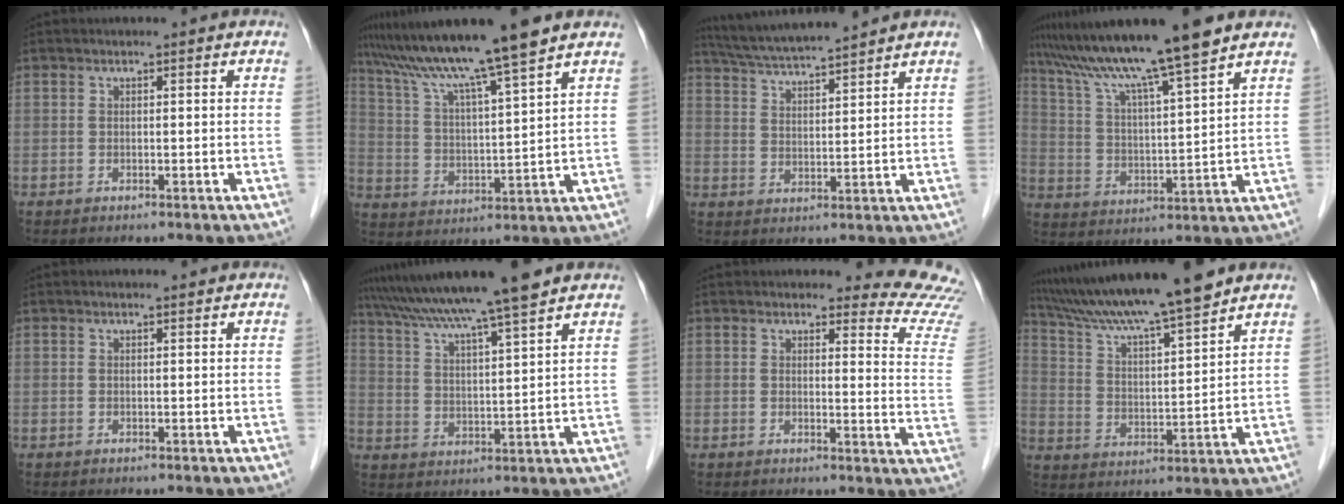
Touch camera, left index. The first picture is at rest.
{"total": 15.0, "force": [11.8, -1.2, 9.1], "torque": [-0.161, 0.015, 0.203]}
{"total": 10.5, "force": [9.6, -0.6, 4.3], "torque": [-0.081, 0.019, 0.163]}
{"total": 15.7, "force": [12.5, -0.9, 9.5], "torque": [-0.167, 0.014, 0.213]}
{"total": 1.0, "force": [1.0, 0.1, 0.3], "torque": [-0.011, 0.005, 0.014]}
{"total": 14.1, "force": [11.8, -1.0, 7.7], "torque": [-0.135, 0.018, 0.188]}
{"total": 10.7, "force": [10.7, 0.7, 0.7], "torque": [0.024, -0.110, 0.077]}
{"total": 15.8, "force": [13.7, -0.3, 7.9], "torque": [-0.140, 0.007, 0.232]}